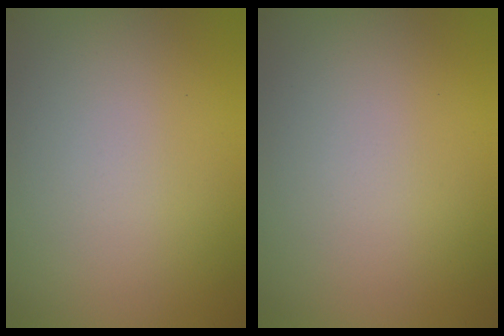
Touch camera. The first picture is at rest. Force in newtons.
{"total": 0.0}